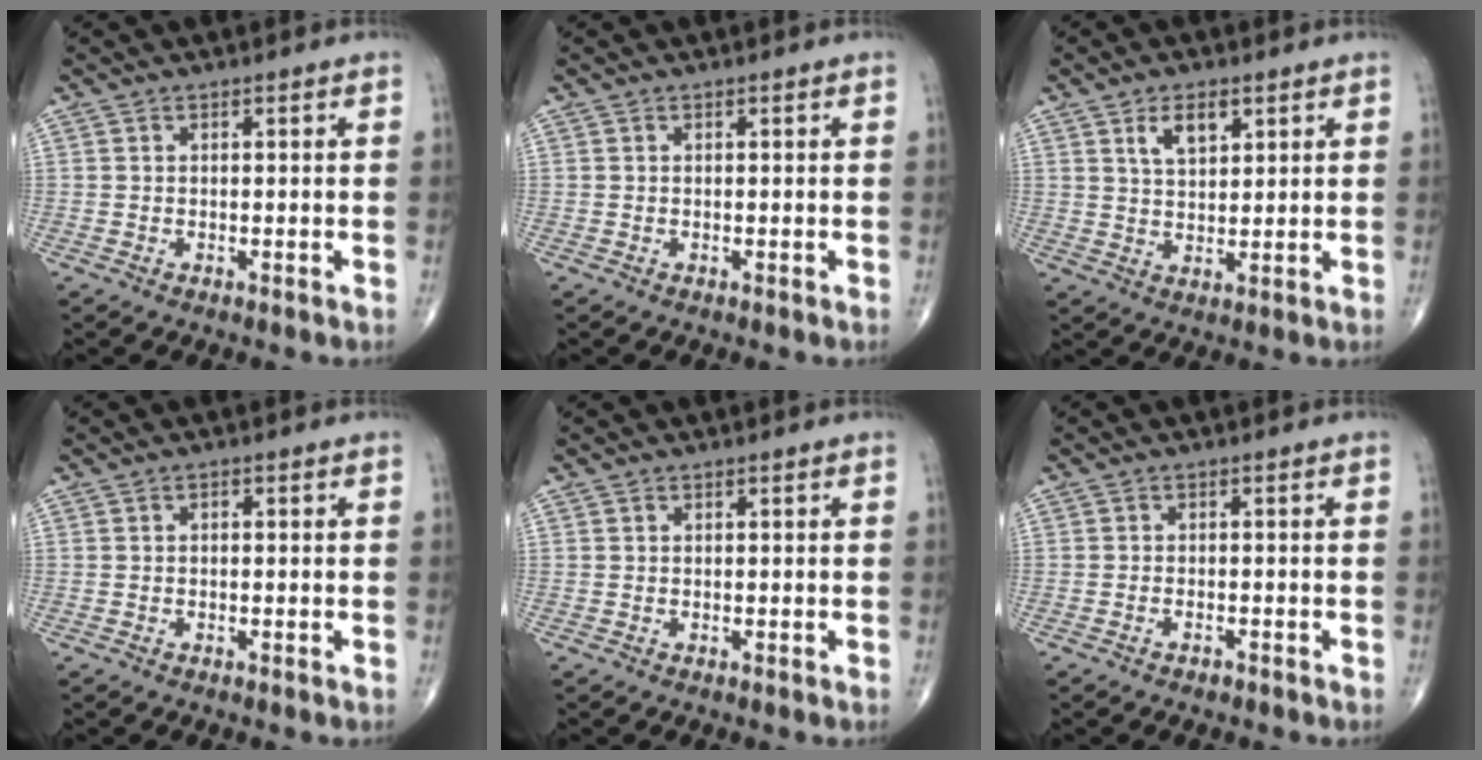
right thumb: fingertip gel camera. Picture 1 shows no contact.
{"total": 0.0}
{"total": 5.7, "force": [2.8, 2.9, 4.0], "torque": [-0.056, -0.016, 0.052]}
{"total": 0.6, "force": [0.1, 0.4, 0.5], "torque": [-0.003, 0.001, -0.001]}
{"total": 0.0}
{"total": 1.0, "force": [-0.8, 0.5, 0.4], "torque": [-0.008, 0.007, -0.011]}